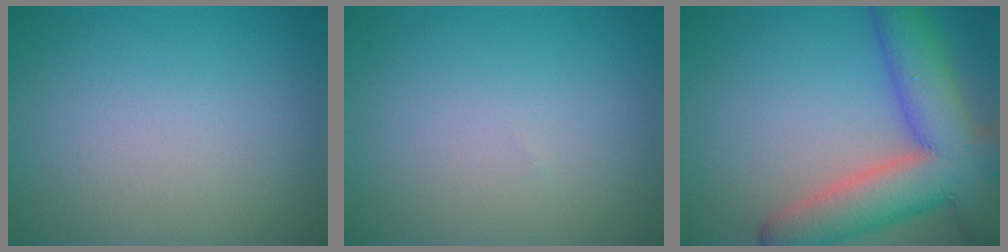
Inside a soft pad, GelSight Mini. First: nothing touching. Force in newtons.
{"total": 0.0}
{"total": 10.7, "press": 10.7, "slide": 0.7}